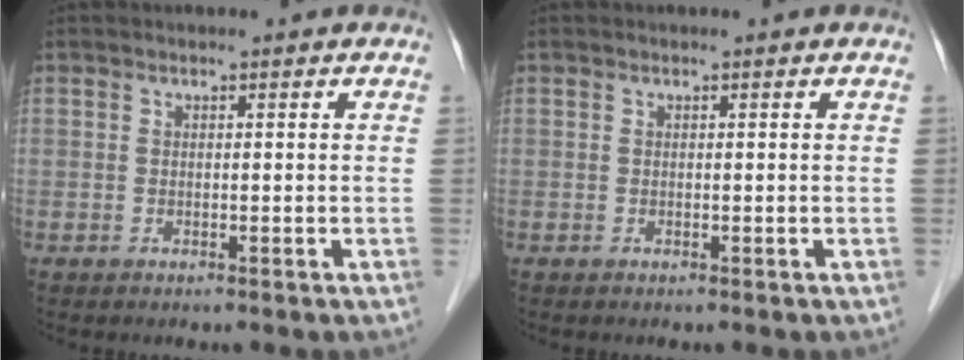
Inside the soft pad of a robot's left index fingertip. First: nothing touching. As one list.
[{"total": 0.0}]